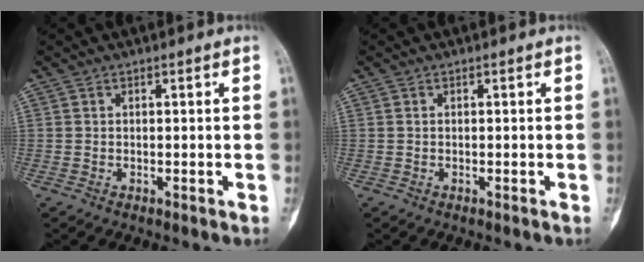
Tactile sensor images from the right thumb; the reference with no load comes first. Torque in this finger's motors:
{"motor_torque": [-0.28, 0.17, 0.00, 0.04, -0.01]}